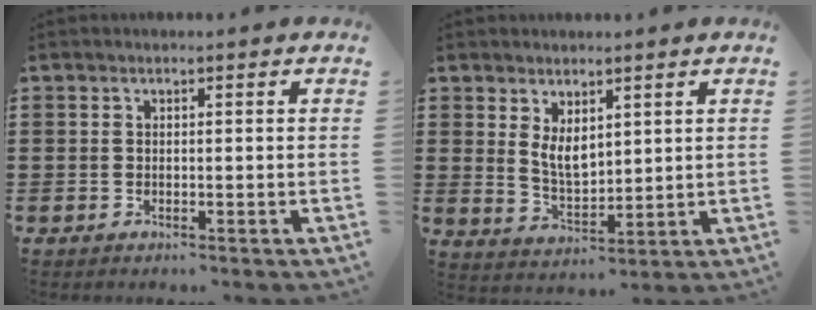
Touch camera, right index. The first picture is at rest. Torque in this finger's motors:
{"motor_torque": [0.30, 0.33, 0.17, 0.11]}